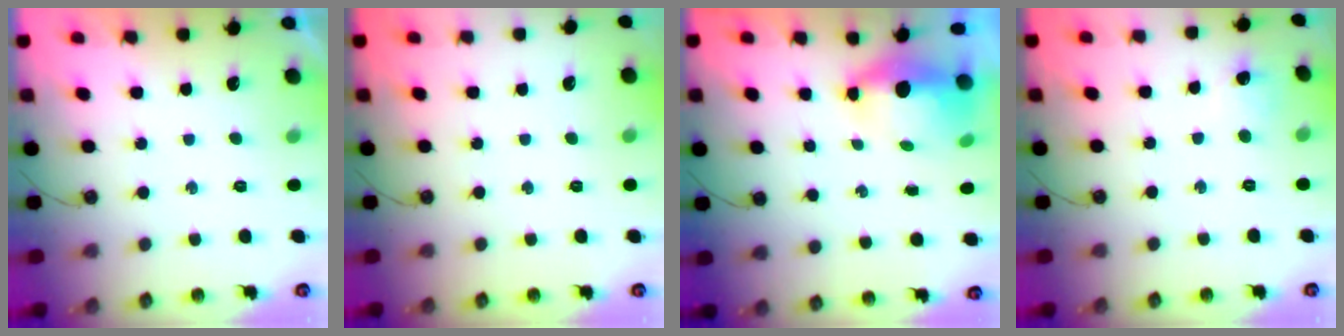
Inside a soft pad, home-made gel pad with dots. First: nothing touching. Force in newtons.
{"total": 0.0}
{"total": 8.8, "press": 6.1, "slide": 6.3}
{"total": 5.1, "press": 5.0, "slide": 0.7}